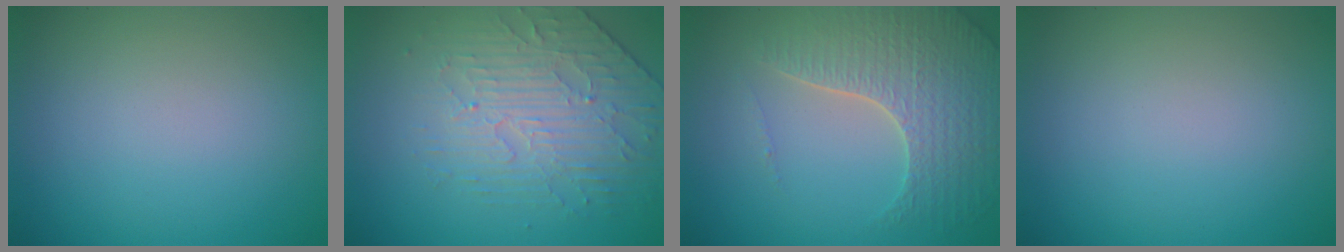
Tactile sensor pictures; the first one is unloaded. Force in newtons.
{"total": 4.1, "press": 3.5, "slide": 2.1}
{"total": 5.3, "press": 4.5, "slide": 2.8}
{"total": 0.0}